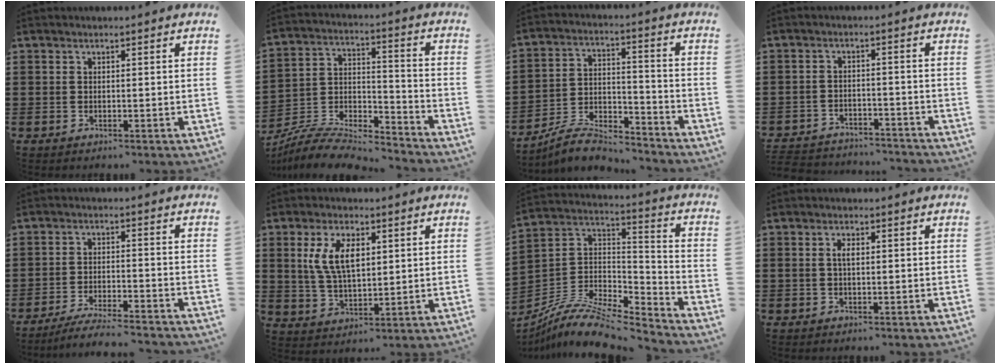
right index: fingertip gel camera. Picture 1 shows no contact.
{"total": 7.8, "force": [-7.5, 1.2, 1.9], "torque": [-0.043, 0.000, -0.151]}
{"total": 7.5, "force": [-7.2, 1.3, 2.0], "torque": [-0.043, 0.009, -0.141]}
{"total": 3.6, "force": [-3.6, 0.2, 0.0], "torque": [-0.013, -0.004, -0.079]}
{"total": 4.8, "force": [-4.6, -0.3, 1.4], "torque": [-0.031, -0.010, -0.091]}
{"total": 7.5, "force": [2.5, 3.5, 6.1], "torque": [-0.137, 0.009, 0.042]}
{"total": 9.8, "force": [-8.1, 3.1, 4.6], "torque": [-0.089, 0.011, -0.158]}
{"total": 1.8, "force": [0.3, 0.8, 1.6], "torque": [-0.032, 0.006, 0.003]}